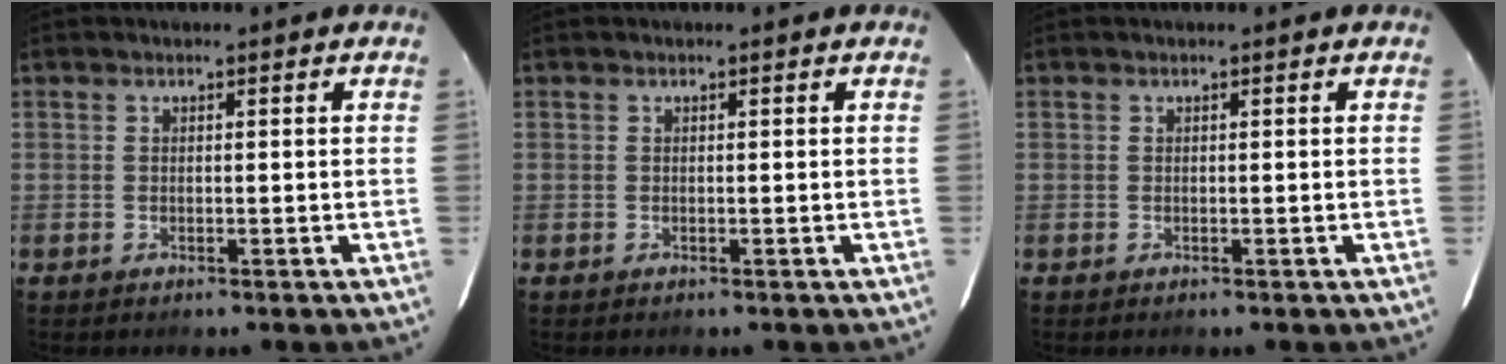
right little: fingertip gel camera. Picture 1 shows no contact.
{"total": 0.0}
{"total": 0.0}